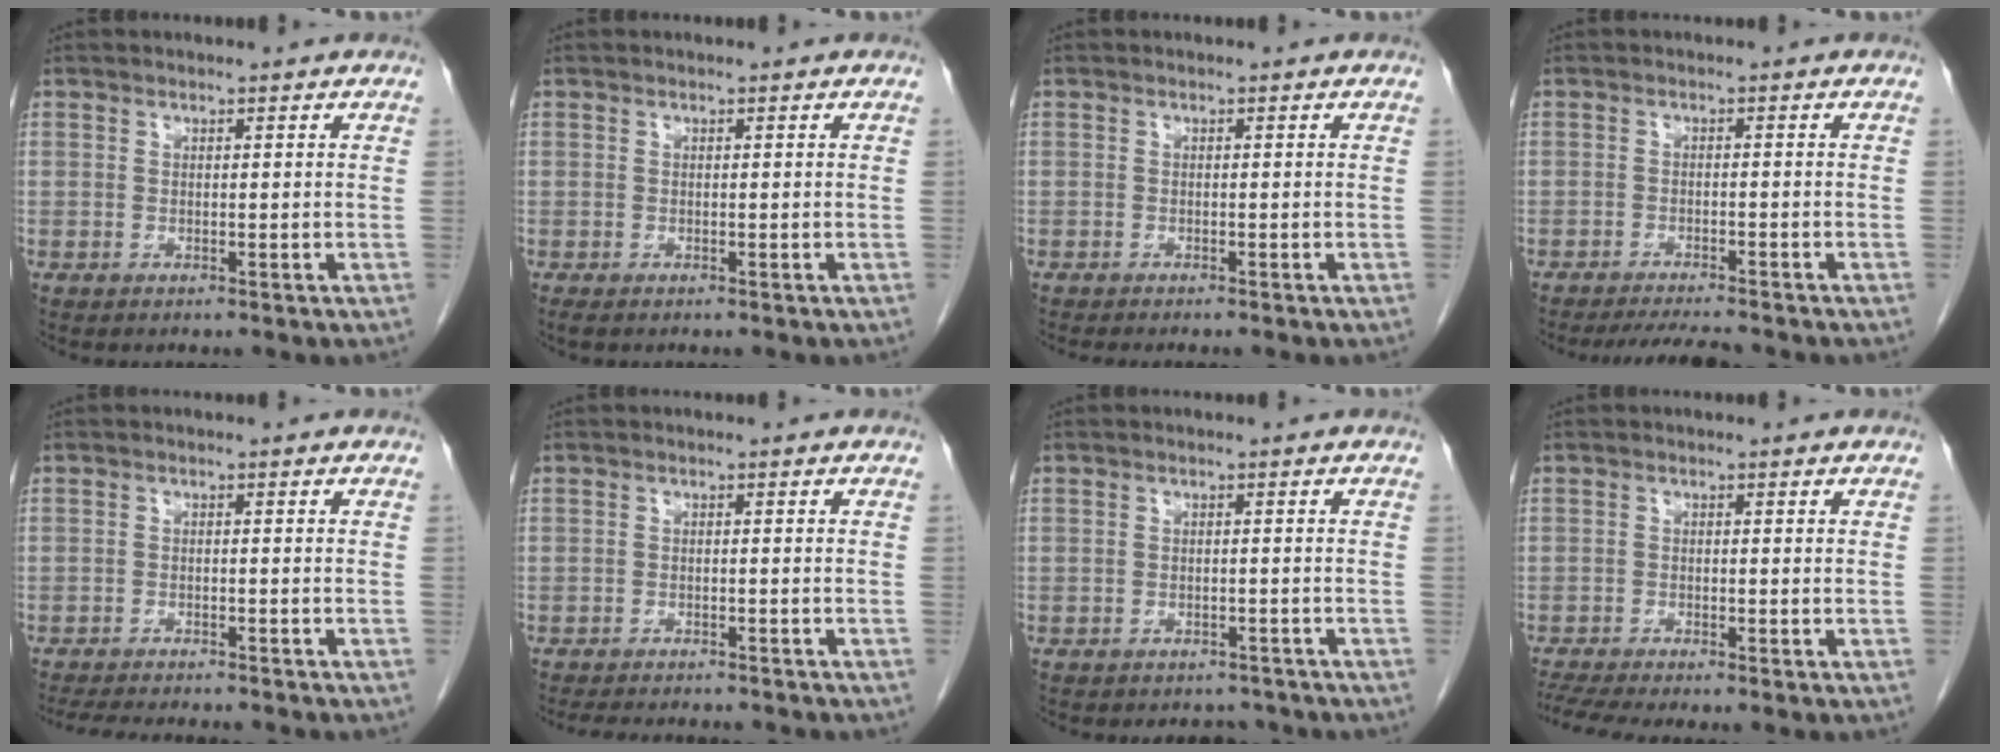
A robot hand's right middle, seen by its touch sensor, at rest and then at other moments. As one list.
[{"total": 1.0, "force": [-0.8, 0.4, 0.5], "torque": [-0.008, -0.002, -0.009]}, {"total": 3.1, "force": [-2.7, 0.2, 1.6], "torque": [-0.016, -0.003, -0.032]}, {"total": 5.7, "force": [-5.3, 0.2, 2.1], "torque": [-0.031, -0.015, -0.084]}, {"total": 10.4, "force": [-9.3, 1.5, 4.4], "torque": [-0.060, -0.014, -0.125]}, {"total": 10.1, "force": [-9.1, 2.0, 4.0], "torque": [-0.055, -0.008, -0.115]}, {"total": 4.6, "force": [-4.1, 2.0, 0.5], "torque": [-0.003, 0.007, -0.048]}, {"total": 5.5, "force": [-4.7, -0.2, 2.8], "torque": [-0.049, -0.009, -0.079]}]